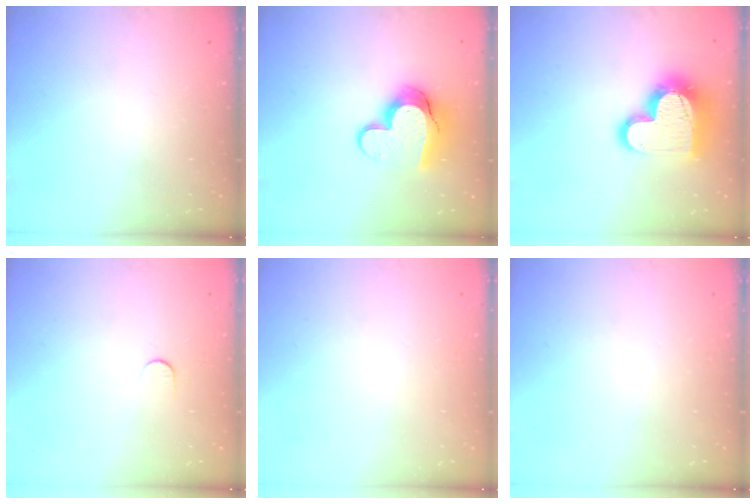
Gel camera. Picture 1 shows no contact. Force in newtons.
{"total": 12.4, "press": 12.3, "slide": 1.1}
{"total": 17.1, "press": 17.0, "slide": 1.4}
{"total": 3.7, "press": 3.7, "slide": 0.4}
{"total": 0.8, "press": 0.5, "slide": 0.6}
{"total": 0.0}